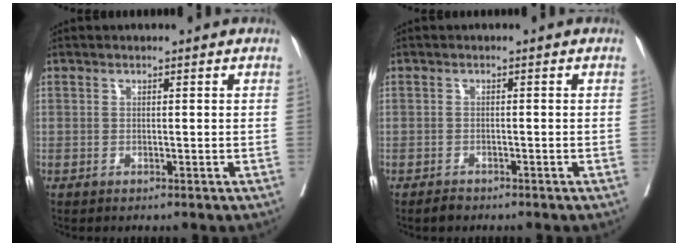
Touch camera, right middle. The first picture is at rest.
{"total": 1.3, "force": [-1.1, 0.5, 0.4], "torque": [-0.010, -0.001, -0.017]}